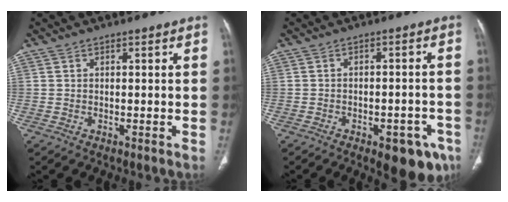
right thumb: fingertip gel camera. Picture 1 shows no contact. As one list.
[{"total": 10.2, "force": [-5.9, 4.6, 6.9], "torque": [-0.057, 0.025, -0.071]}]